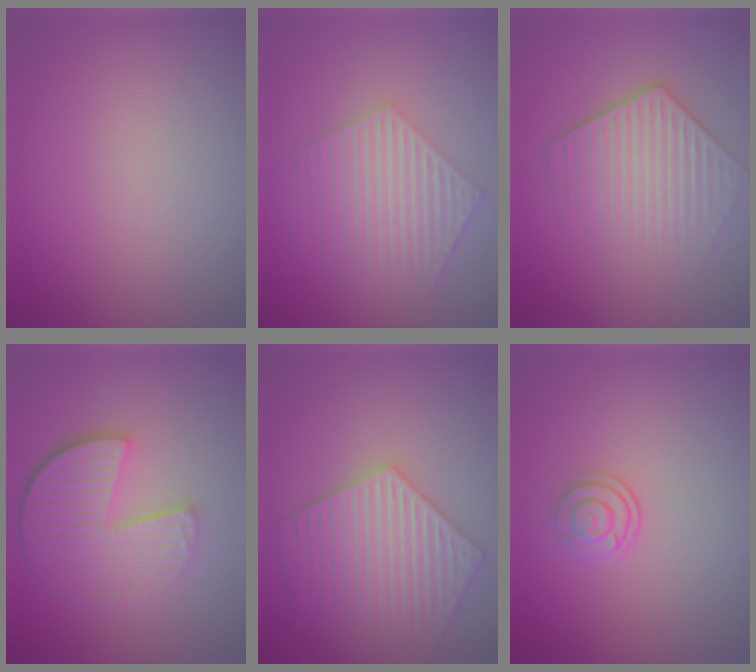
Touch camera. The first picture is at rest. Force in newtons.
{"total": 5.6, "press": 4.2, "slide": 3.7}
{"total": 4.4, "press": 3.8, "slide": 2.3}
{"total": 6.3, "press": 4.4, "slide": 4.5}
{"total": 5.6, "press": 5.0, "slide": 2.6}
{"total": 2.3, "press": 1.7, "slide": 1.5}